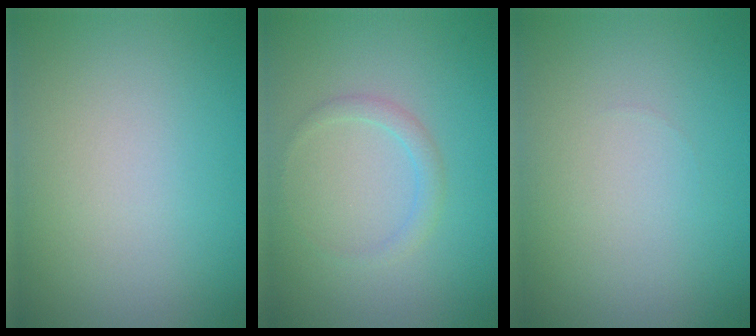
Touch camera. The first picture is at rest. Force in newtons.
{"total": 1.3, "press": 1.3, "slide": 0.0}
{"total": 0.0}